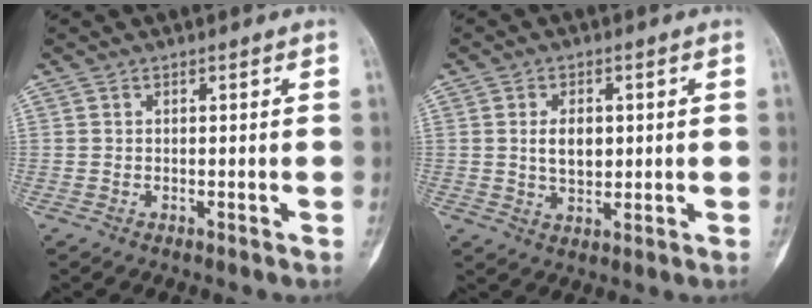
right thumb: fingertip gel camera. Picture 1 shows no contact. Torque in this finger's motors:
{"motor_torque": [-0.38, 0.53, 0.06, -0.02, 0.03]}